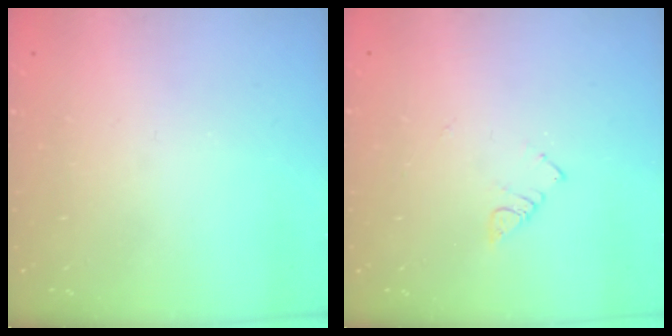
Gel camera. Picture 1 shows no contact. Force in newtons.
{"total": 3.0, "press": 2.9, "slide": 0.4}